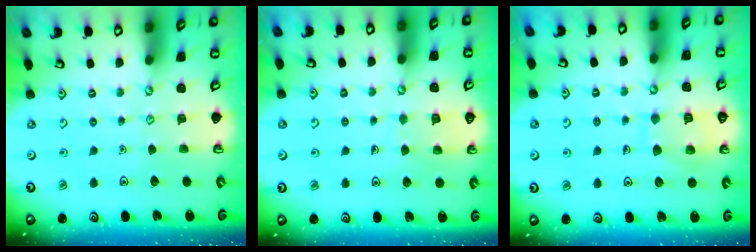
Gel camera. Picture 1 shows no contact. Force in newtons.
{"total": 6.7, "press": 6.6, "slide": 0.5}
{"total": 9.4, "press": 9.4, "slide": 0.9}